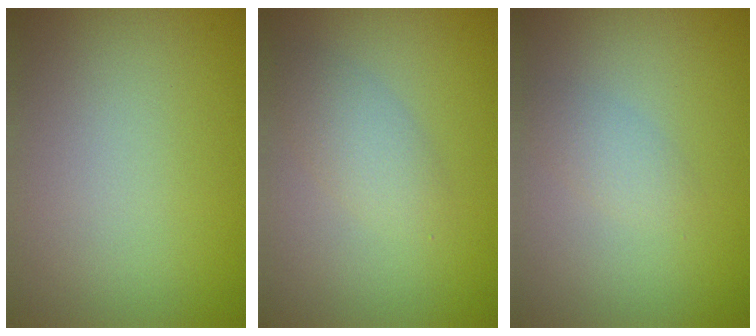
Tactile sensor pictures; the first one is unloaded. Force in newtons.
{"total": 2.4, "press": 2.4, "slide": 0.0}
{"total": 1.5, "press": 1.5, "slide": 0.1}